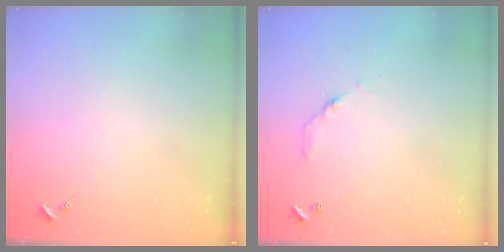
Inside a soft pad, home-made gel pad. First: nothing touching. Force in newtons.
{"total": 5.0, "press": 5.0, "slide": 0.3}